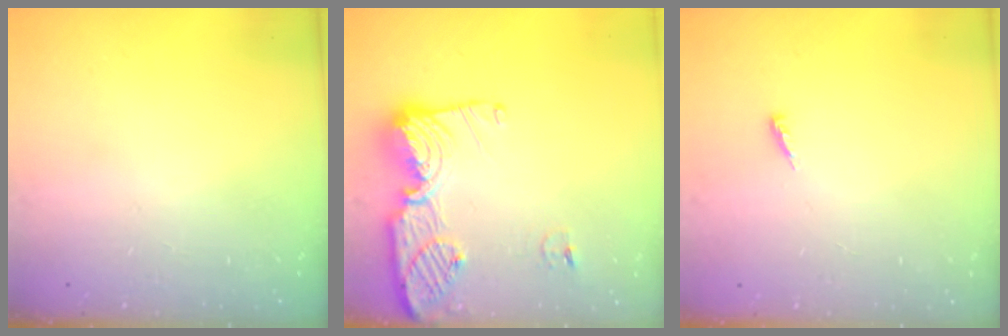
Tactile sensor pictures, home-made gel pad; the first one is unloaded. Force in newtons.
{"total": 14.0, "press": 13.9, "slide": 1.4}
{"total": 4.6, "press": 4.5, "slide": 0.9}